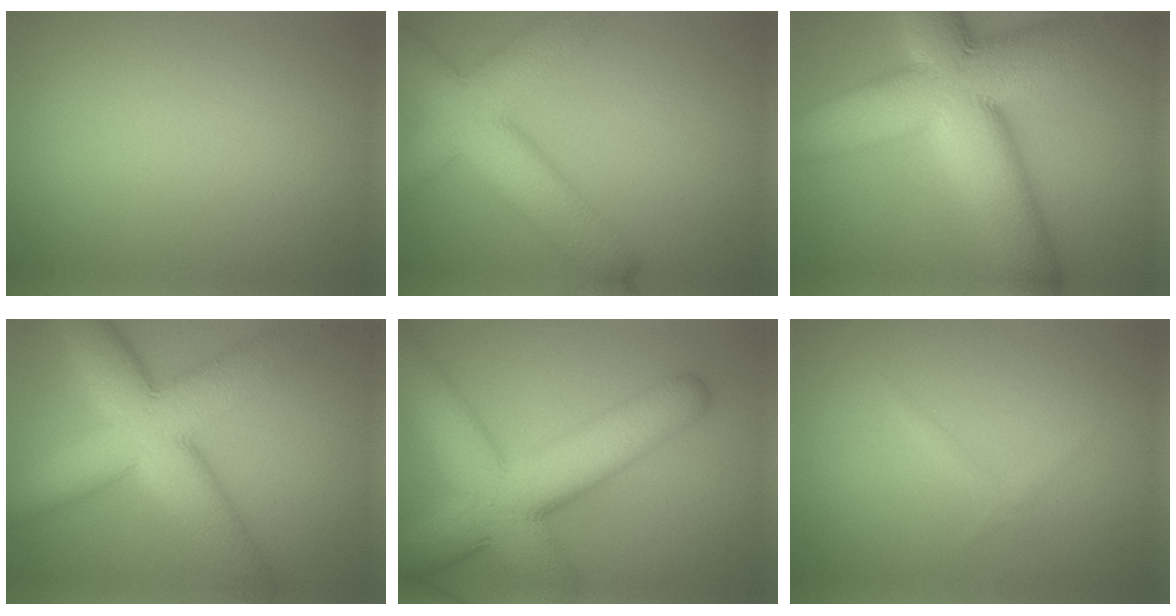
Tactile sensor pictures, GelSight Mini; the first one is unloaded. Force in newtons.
{"total": 9.2, "press": 9.2, "slide": 0.5}
{"total": 16.3, "press": 16.2, "slide": 1.2}
{"total": 11.8, "press": 11.8, "slide": 0.3}
{"total": 11.8, "press": 11.8, "slide": 0.3}
{"total": 0.8, "press": 0.8, "slide": 0.1}